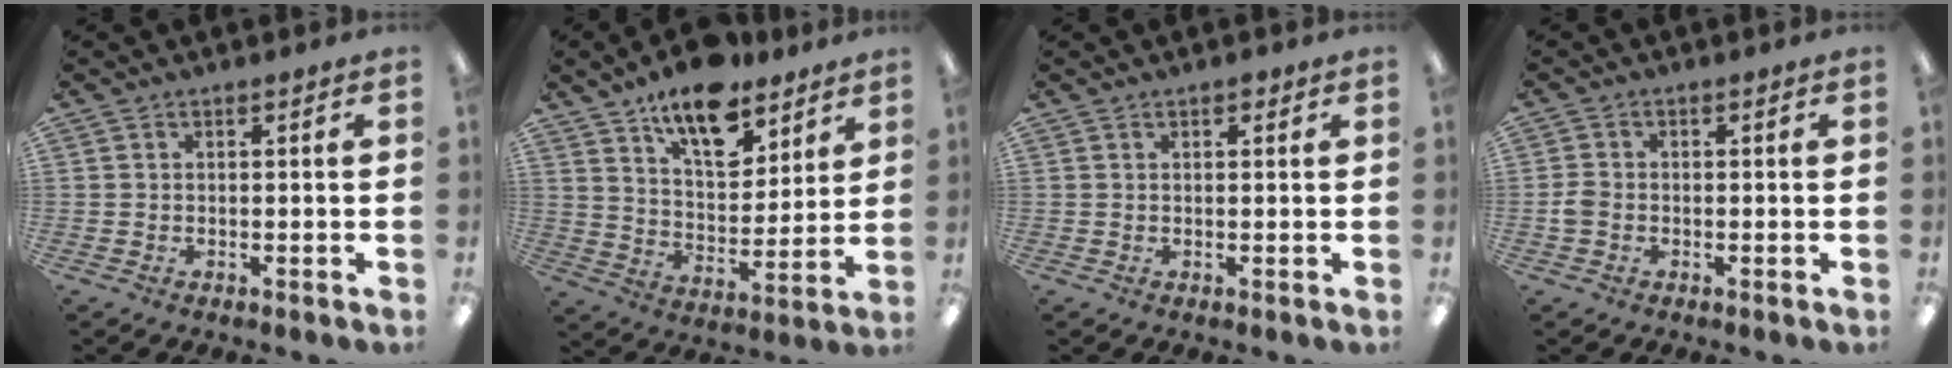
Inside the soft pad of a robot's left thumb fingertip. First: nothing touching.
{"total": 15.1, "force": [11.3, 6.6, 7.6], "torque": [-0.116, -0.067, 0.198]}
{"total": 1.1, "force": [0.7, 0.5, 0.6], "torque": [-0.005, -0.003, 0.011]}
{"total": 2.4, "force": [-0.8, 1.8, 1.4], "torque": [-0.024, 0.004, -0.014]}